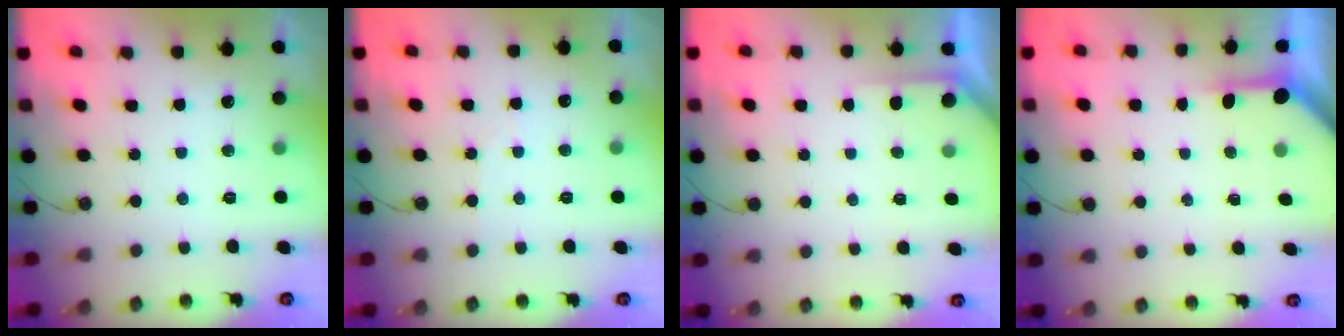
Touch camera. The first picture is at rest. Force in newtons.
{"total": 1.9, "press": 1.9, "slide": 0.4}
{"total": 2.4, "press": 2.4, "slide": 0.2}
{"total": 3.3, "press": 3.3, "slide": 0.4}